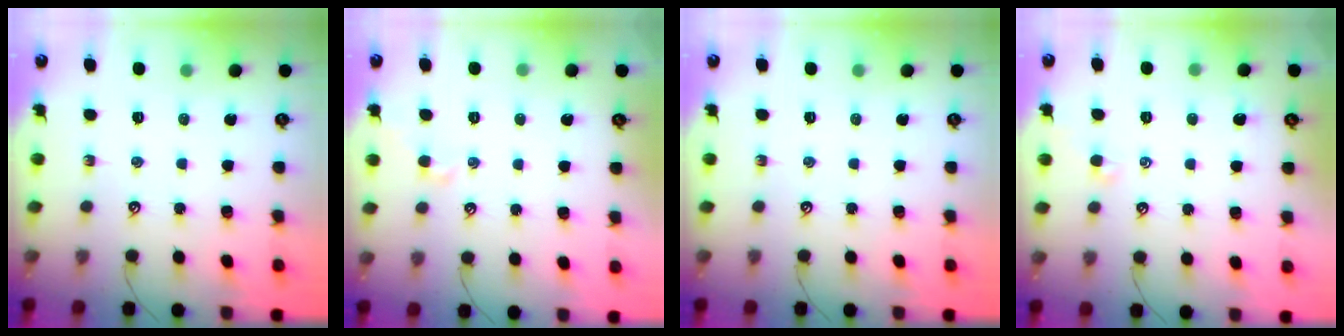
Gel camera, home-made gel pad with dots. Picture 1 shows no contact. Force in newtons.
{"total": 0.6, "press": 0.0, "slide": 0.6}
{"total": 0.0}
{"total": 0.8, "press": 0.7, "slide": 0.4}